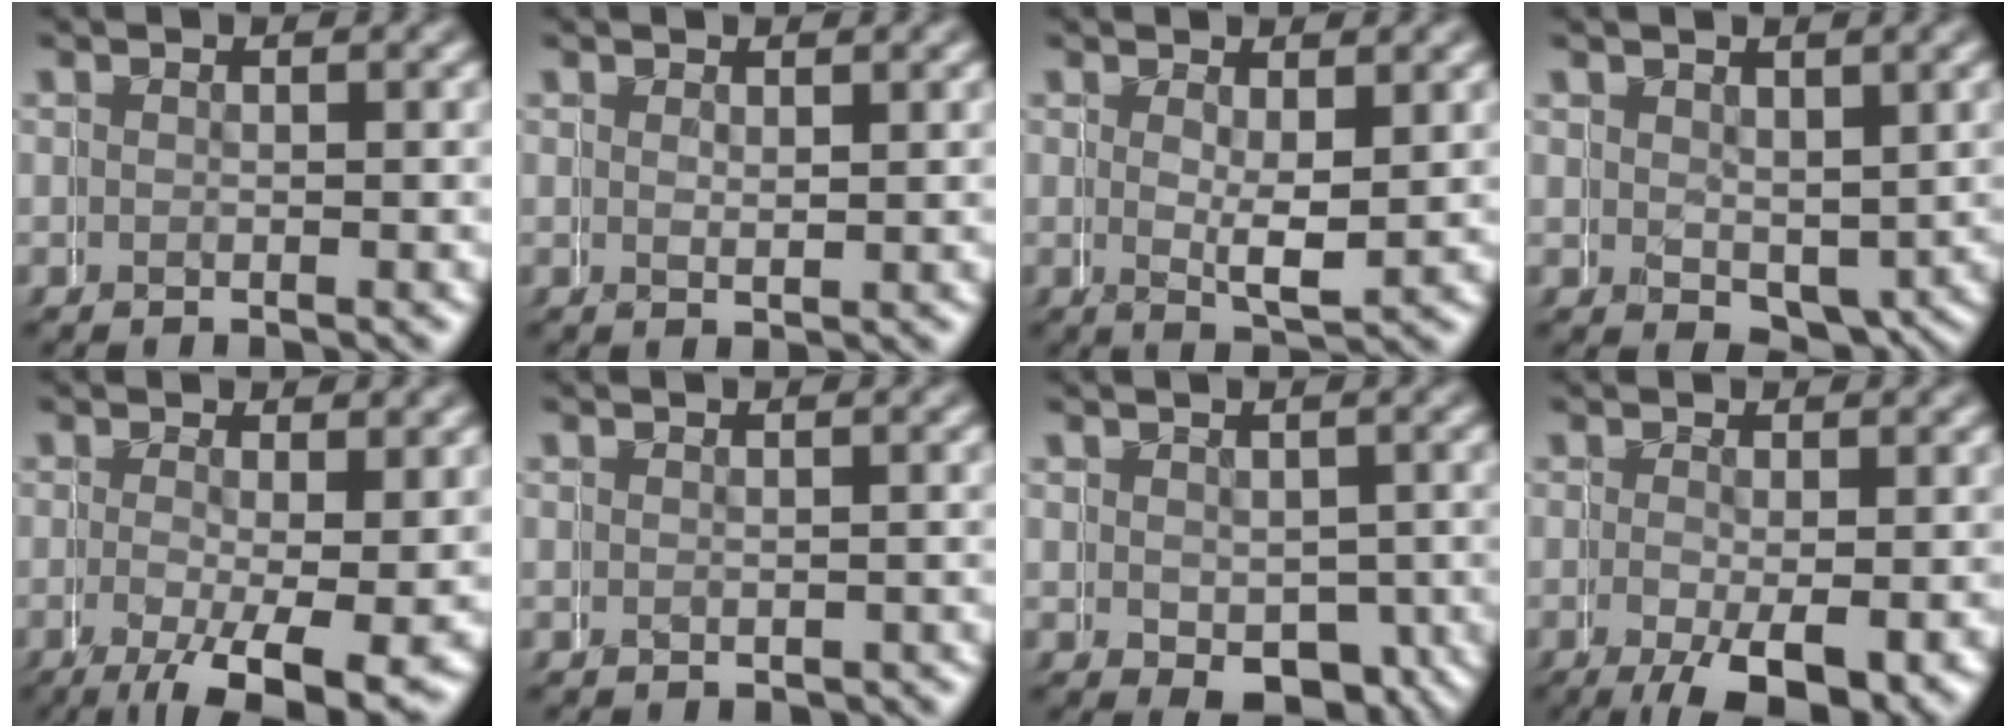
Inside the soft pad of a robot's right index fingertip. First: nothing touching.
{"total": 0.9, "force": [0.9, 0.0, -0.1], "torque": [0.006, 0.000, 0.018]}
{"total": 2.1, "force": [1.2, 0.4, 1.6], "torque": [-0.027, -0.004, 0.025]}
{"total": 2.7, "force": [1.0, 1.9, 1.7], "torque": [-0.019, -0.012, 0.021]}
{"total": 3.8, "force": [-1.2, 0.8, 3.6], "torque": [-0.051, -0.020, -0.010]}
{"total": 0.8, "force": [-0.5, 0.6, -0.4], "torque": [0.005, -0.002, -0.007]}
{"total": 3.6, "force": [-1.3, 2.3, 2.4], "torque": [-0.022, -0.008, -0.020]}
{"total": 5.3, "force": [-2.2, 1.6, 4.5], "torque": [-0.075, -0.018, -0.022]}